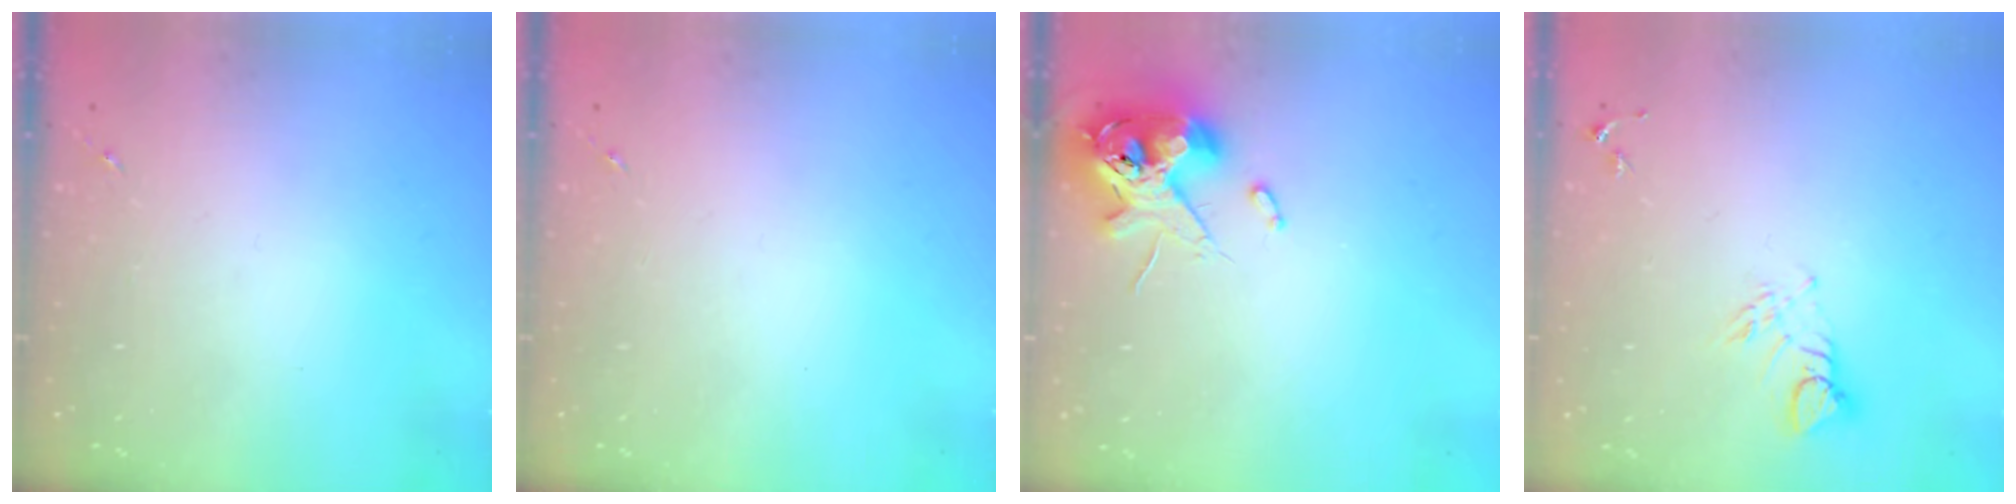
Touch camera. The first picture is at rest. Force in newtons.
{"total": 0.0}
{"total": 12.6, "press": 12.5, "slide": 2.0}
{"total": 5.3, "press": 5.2, "slide": 0.4}